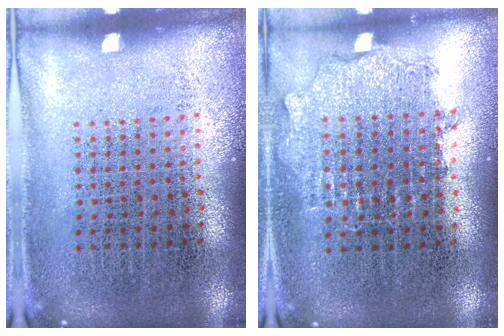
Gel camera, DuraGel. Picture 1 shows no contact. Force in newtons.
{"total": 0.9, "press": 0.8, "slide": 0.2}